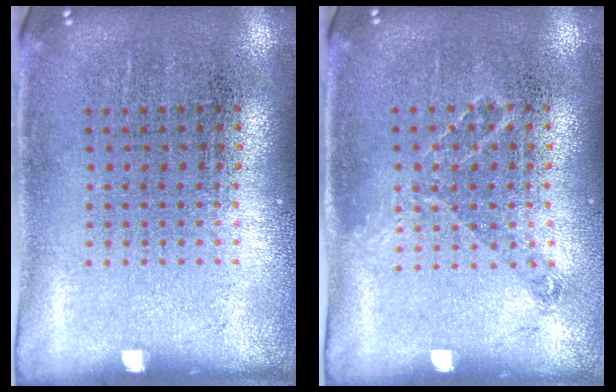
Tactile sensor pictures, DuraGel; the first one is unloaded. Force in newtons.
{"total": 0.8, "press": 0.8, "slide": 0.3}